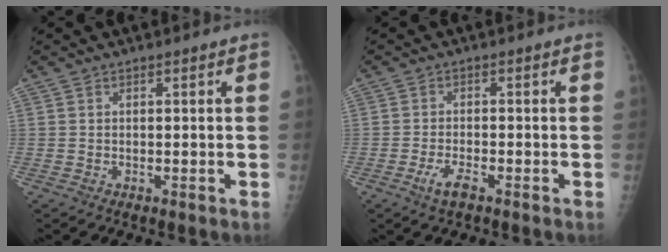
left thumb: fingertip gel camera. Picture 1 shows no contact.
{"total": 3.2, "force": [-1.8, 1.0, 2.4], "torque": [-0.056, 0.007, -0.035]}